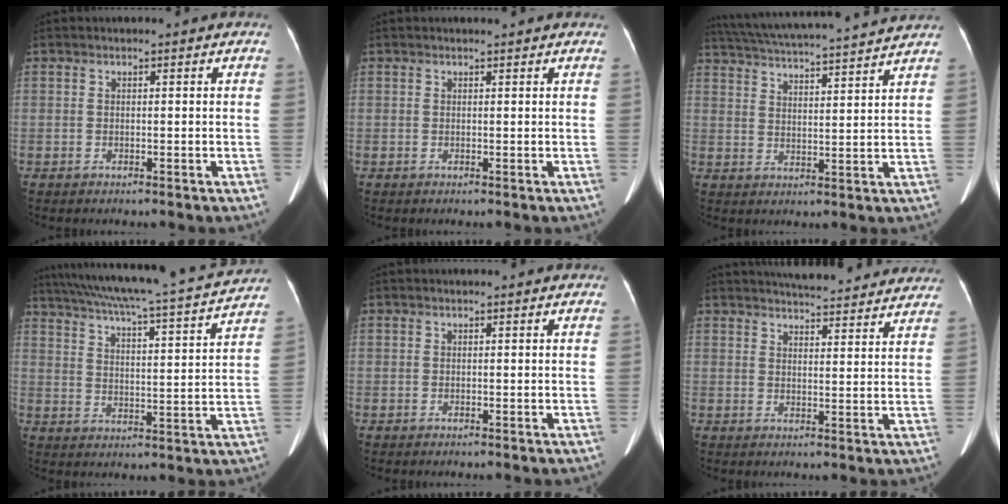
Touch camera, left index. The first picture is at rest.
{"total": 2.0, "force": [1.8, 0.1, 0.7], "torque": [-0.010, 0.012, 0.021]}
{"total": 19.9, "force": [18.2, 0.1, 7.8], "torque": [-0.144, 0.017, 0.263]}
{"total": 21.6, "force": [19.3, 0.1, 9.6], "torque": [-0.168, -0.009, 0.267]}
{"total": 0.0}
{"total": 18.3, "force": [17.0, 2.8, 6.0], "torque": [-0.075, 0.004, 0.207]}